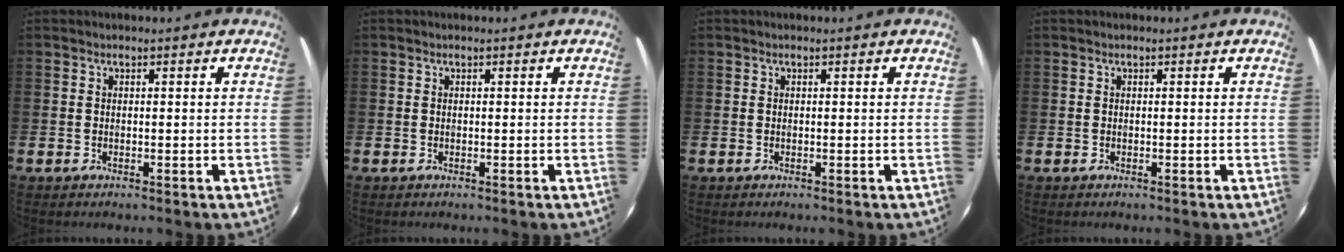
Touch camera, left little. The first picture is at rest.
{"total": 0.0}
{"total": 0.0}
{"total": 0.0}